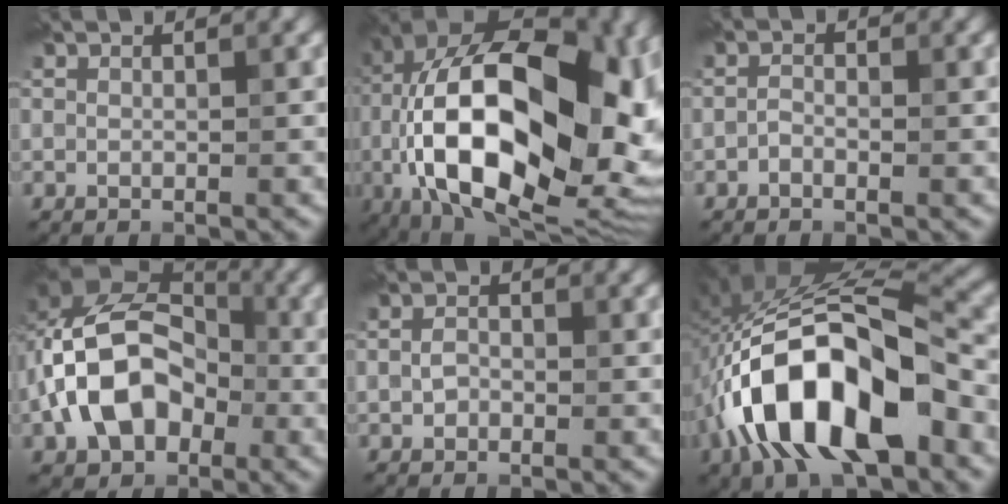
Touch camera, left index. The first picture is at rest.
{"total": 21.1, "force": [-1.8, 11.0, 18.0], "torque": [-0.334, 0.012, -0.029]}
{"total": 0.8, "force": [-0.6, 0.2, 0.5], "torque": [-0.013, 0.010, -0.014]}
{"total": 11.6, "force": [-2.3, 8.1, 8.1], "torque": [-0.148, 0.007, -0.052]}
{"total": 1.0, "force": [-0.4, 0.6, 0.6], "torque": [-0.015, 0.009, -0.011]}
{"total": 13.5, "force": [-5.0, 6.3, 10.8], "torque": [-0.190, 0.019, -0.091]}